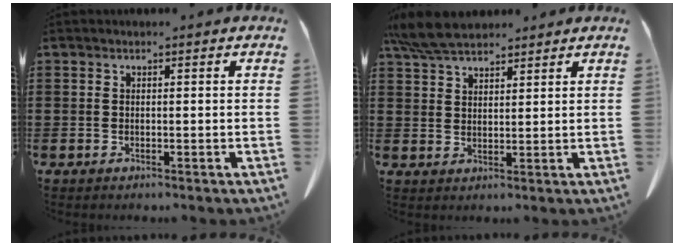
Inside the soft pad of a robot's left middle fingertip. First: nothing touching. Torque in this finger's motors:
{"motor_torque": [0.57, 0.38, 0.07, 0.03]}